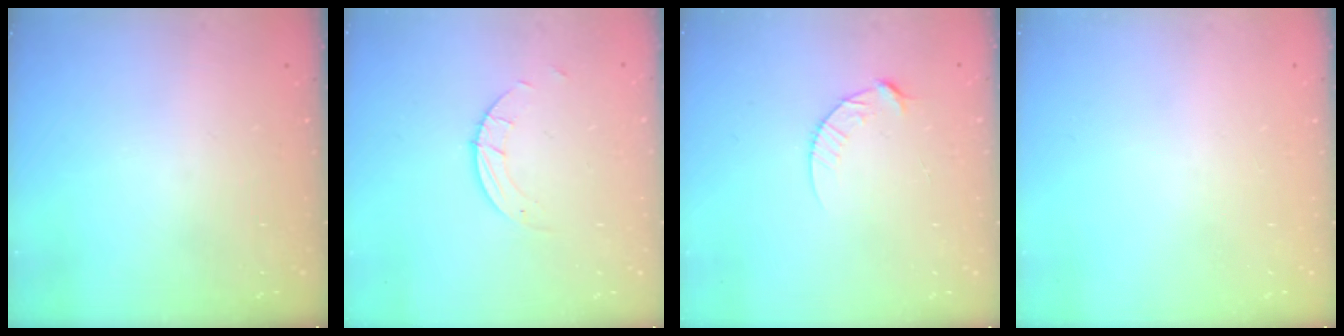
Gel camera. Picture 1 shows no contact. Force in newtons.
{"total": 1.5, "press": 1.5, "slide": 0.1}
{"total": 6.6, "press": 6.6, "slide": 0.7}
{"total": 0.0}